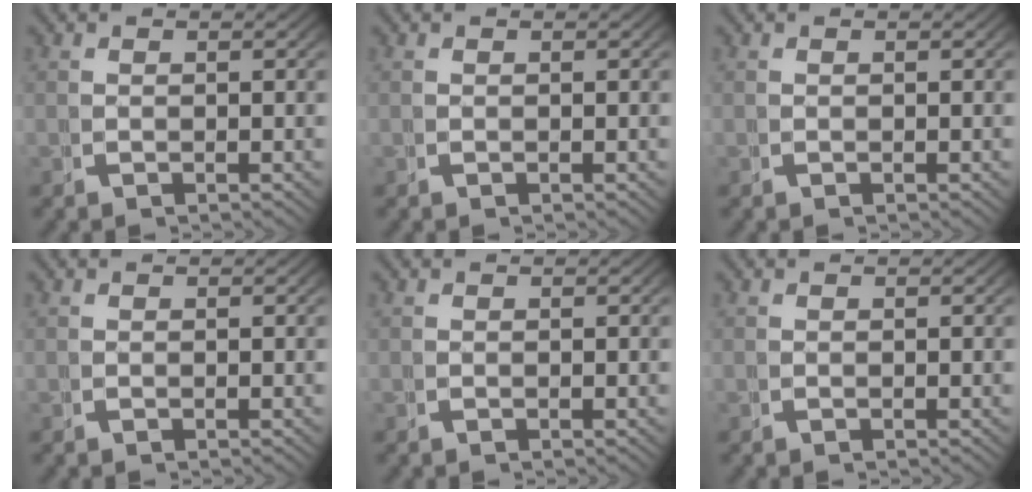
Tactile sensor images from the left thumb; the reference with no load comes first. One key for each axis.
{"total": 0.0}
{"total": 0.0}
{"total": 0.0}
{"total": 0.0}
{"total": 0.0}